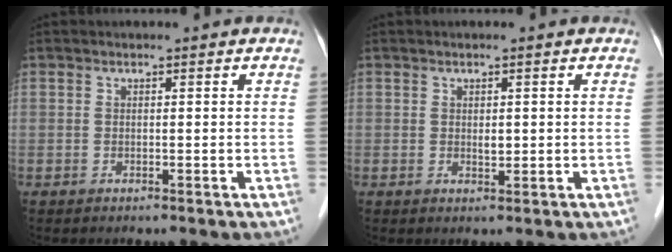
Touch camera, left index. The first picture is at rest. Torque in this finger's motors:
{"motor_torque": [0.05, 0.06, -0.01, 0.00]}